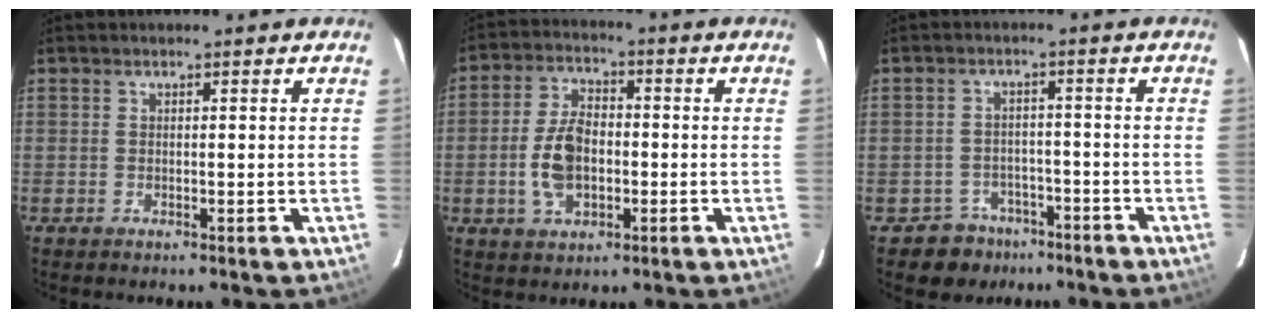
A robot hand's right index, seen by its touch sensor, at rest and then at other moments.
{"total": 9.2, "force": [-1.7, 5.5, 7.2], "torque": [-0.144, 0.013, -0.024]}
{"total": 5.9, "force": [-3.9, 4.4, -0.3], "torque": [-0.005, 0.032, -0.055]}